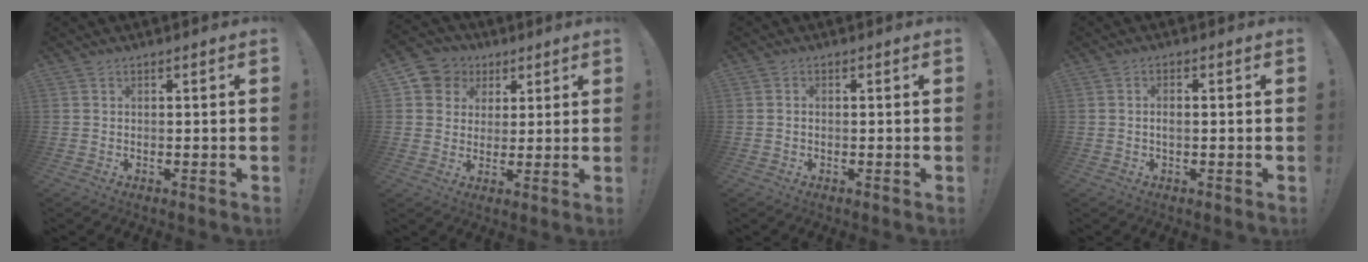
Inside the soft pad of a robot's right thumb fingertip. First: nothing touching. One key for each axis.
{"total": 8.4, "fx": 2.9, "fy": 7.7, "fz": 1.8, "tx": -0.024, "ty": -0.015, "tz": 0.060}
{"total": 0.7, "fx": -0.4, "fy": 0.4, "fz": 0.4, "tx": -0.012, "ty": 0.002, "tz": -0.006}
{"total": 1.9, "fx": -0.4, "fy": 0.8, "fz": 1.7, "tx": -0.035, "ty": 0.007, "tz": -0.007}